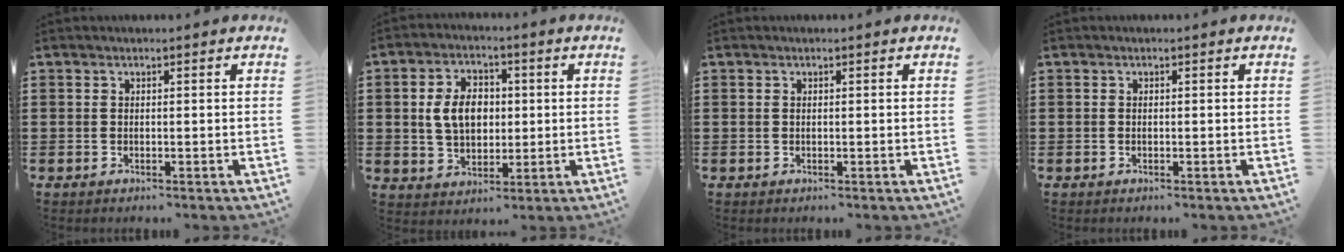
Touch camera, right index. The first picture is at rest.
{"total": 7.1, "force": [0.6, 5.0, 5.0], "torque": [-0.114, 0.011, 0.003]}
{"total": 0.0}
{"total": 0.0}